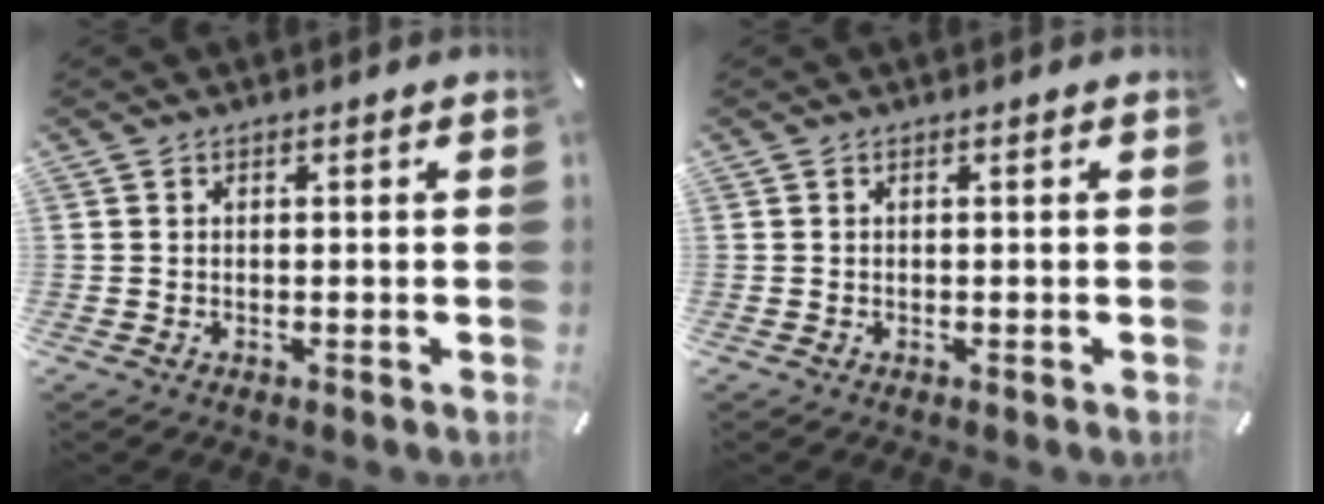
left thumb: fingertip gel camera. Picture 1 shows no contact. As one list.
[{"total": 0.0}]